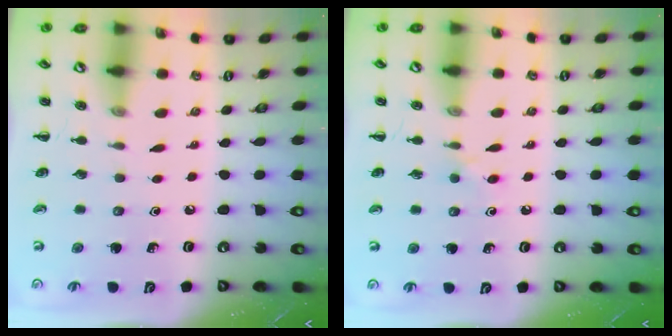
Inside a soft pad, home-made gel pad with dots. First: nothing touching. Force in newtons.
{"total": 2.8, "press": 2.6, "slide": 1.1}